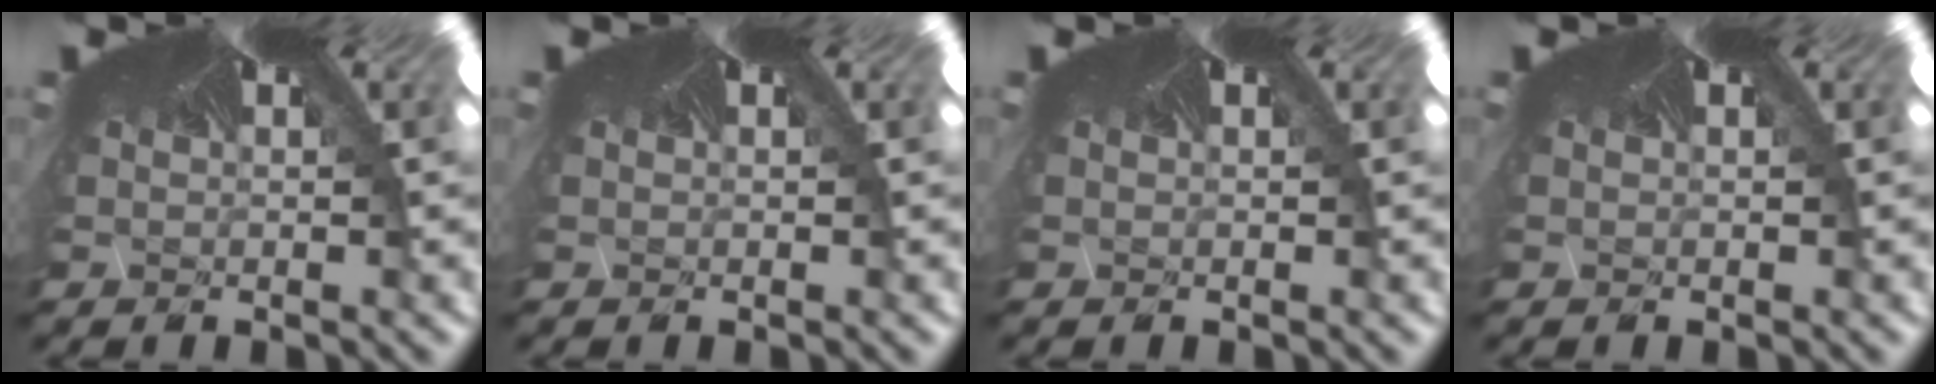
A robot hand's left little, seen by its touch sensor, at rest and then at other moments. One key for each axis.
{"total": 0.0}
{"total": 0.0}
{"total": 0.0}